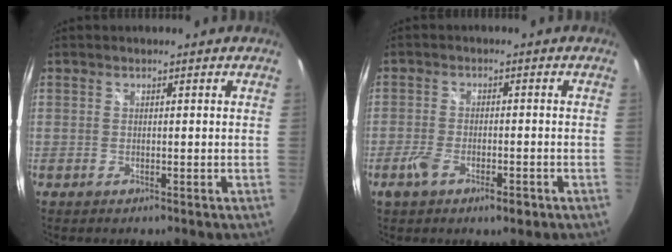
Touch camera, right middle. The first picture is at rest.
{"total": 5.6, "force": [-3.1, 2.2, 4.1], "torque": [-0.097, -0.007, -0.057]}